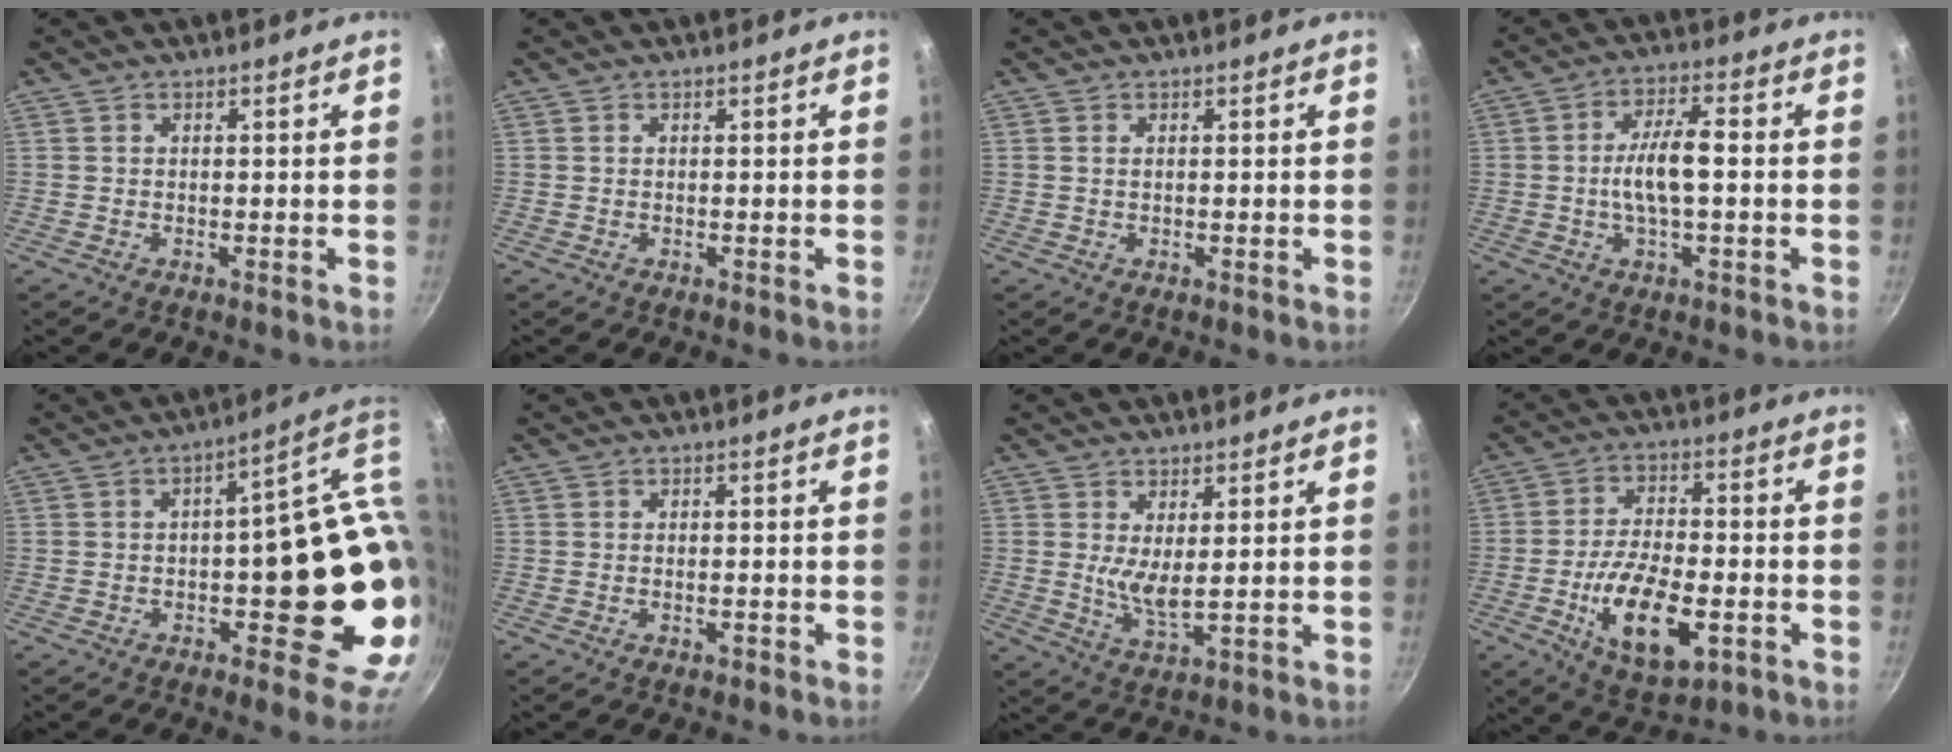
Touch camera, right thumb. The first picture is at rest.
{"total": 0.0}
{"total": 0.5, "force": [0.2, 0.3, 0.4], "torque": [-0.008, 0.000, 0.003]}
{"total": 8.2, "force": [-0.5, 2.7, 7.7], "torque": [-0.141, 0.020, -0.012]}
{"total": 19.2, "force": [0.4, 7.7, 17.5], "torque": [-0.170, 0.004, 0.017]}
{"total": 1.0, "force": [-0.6, 0.4, 0.7], "torque": [-0.012, 0.003, -0.010]}
{"total": 5.1, "force": [1.4, 1.6, 4.6], "torque": [-0.082, -0.030, 0.030]}
{"total": 15.1, "force": [-4.6, 6.9, 12.5], "torque": [-0.210, 0.015, -0.074]}